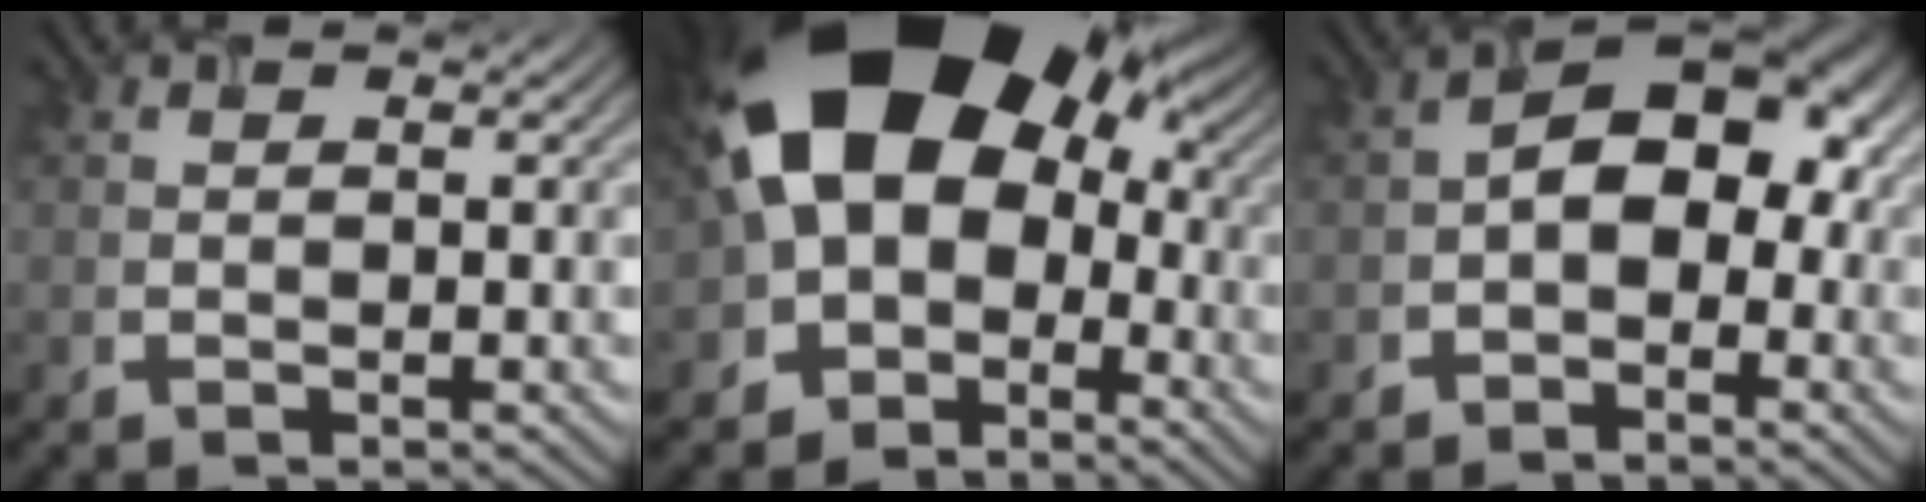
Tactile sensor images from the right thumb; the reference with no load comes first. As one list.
[{"total": 17.3, "force": [0.0, 12.7, 11.7], "torque": [-0.186, -0.014, 0.015]}, {"total": 7.6, "force": [-0.8, 4.9, 5.8], "torque": [-0.078, 0.013, -0.023]}]